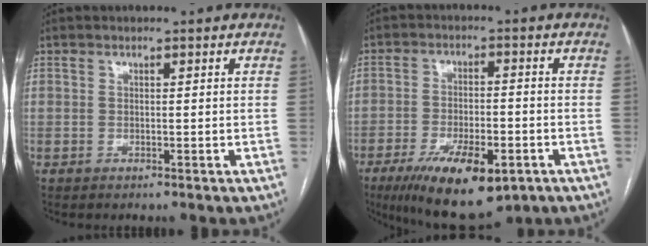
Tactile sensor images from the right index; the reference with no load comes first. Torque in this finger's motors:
{"motor_torque": [1.11, -1.03, 0.80, 0.19]}